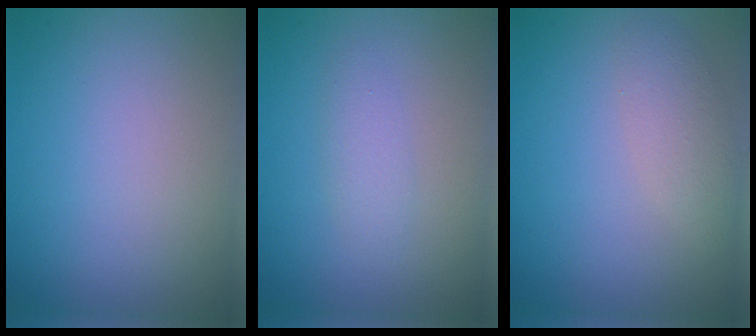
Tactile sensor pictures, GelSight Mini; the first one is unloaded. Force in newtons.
{"total": 1.5, "press": 1.5, "slide": 0.0}
{"total": 2.3, "press": 2.3, "slide": 0.2}